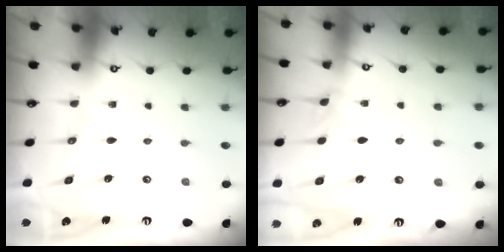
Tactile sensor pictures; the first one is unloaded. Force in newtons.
{"total": 3.0, "press": 2.9, "slide": 0.5}